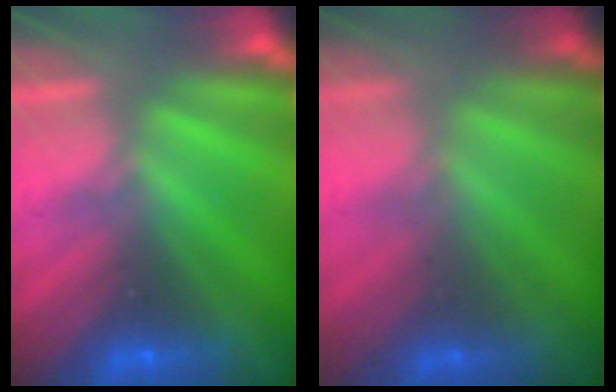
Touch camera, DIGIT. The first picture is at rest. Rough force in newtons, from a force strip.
{"total": 1.7}